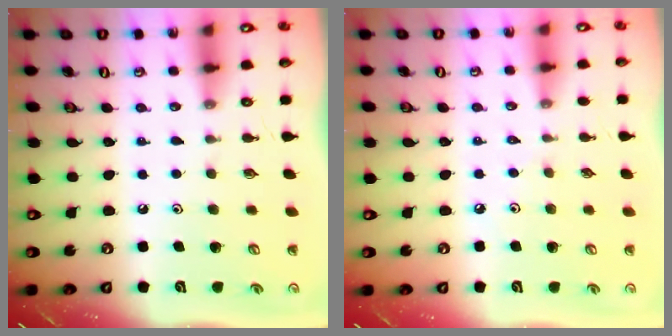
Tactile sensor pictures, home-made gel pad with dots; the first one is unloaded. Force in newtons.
{"total": 2.3, "press": 2.3, "slide": 0.4}